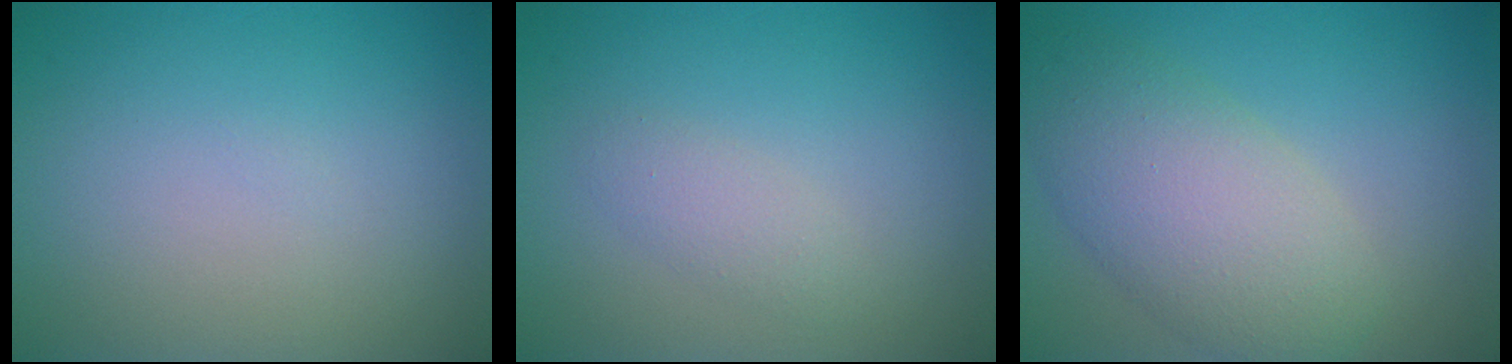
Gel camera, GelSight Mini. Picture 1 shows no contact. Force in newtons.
{"total": 1.5, "press": 1.5, "slide": 0.0}
{"total": 6.5, "press": 6.5, "slide": 0.4}